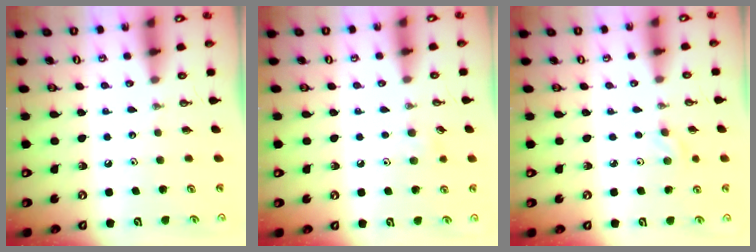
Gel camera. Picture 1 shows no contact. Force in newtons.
{"total": 5.8, "press": 5.6, "slide": 1.4}
{"total": 2.6, "press": 2.1, "slide": 1.5}